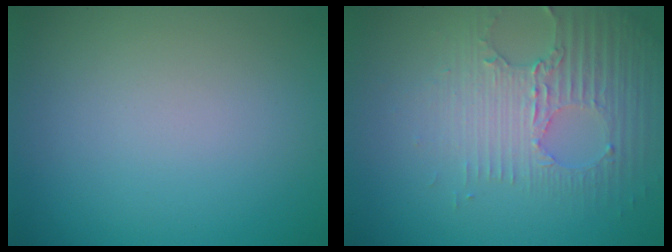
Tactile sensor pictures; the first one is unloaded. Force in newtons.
{"total": 3.5, "press": 3.4, "slide": 1.1}